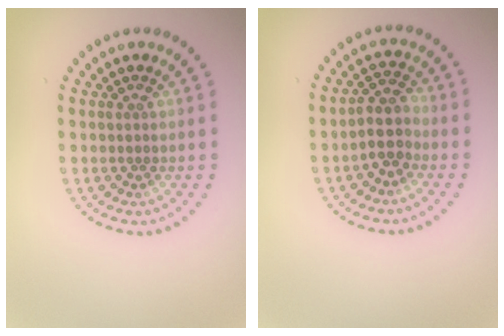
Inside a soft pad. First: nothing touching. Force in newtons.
{"total": 2.8, "press": 2.4, "slide": 1.4}